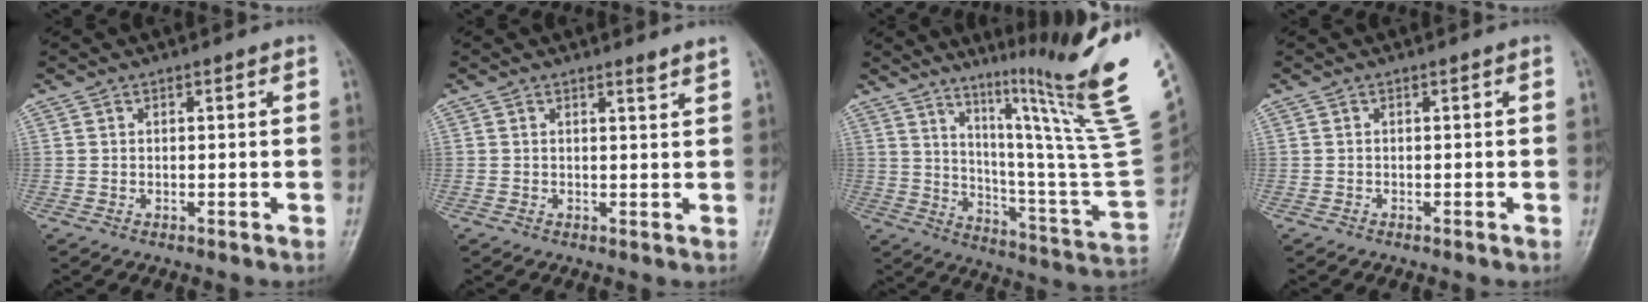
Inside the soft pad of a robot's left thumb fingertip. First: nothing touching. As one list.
[{"total": 1.1, "force": [1.0, -0.3, 0.4], "torque": [-0.003, -0.013, 0.013]}, {"total": 28.8, "force": [15.9, 2.2, 23.9], "torque": [-0.298, -0.086, 0.249]}, {"total": 0.0}]